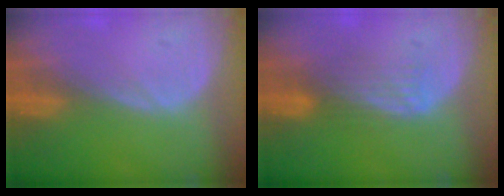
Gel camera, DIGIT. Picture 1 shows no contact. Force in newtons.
{"total": 4.4, "press": 3.7, "slide": 2.4}